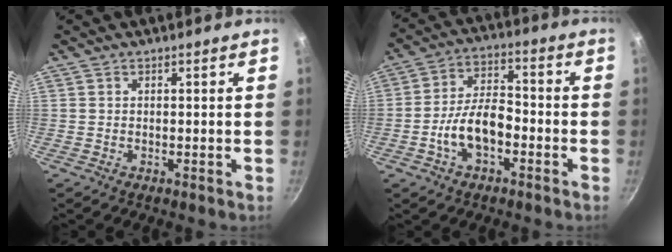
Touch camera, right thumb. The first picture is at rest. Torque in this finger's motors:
{"motor_torque": [1.07, 2.33, 1.08, -0.79, 0.12]}